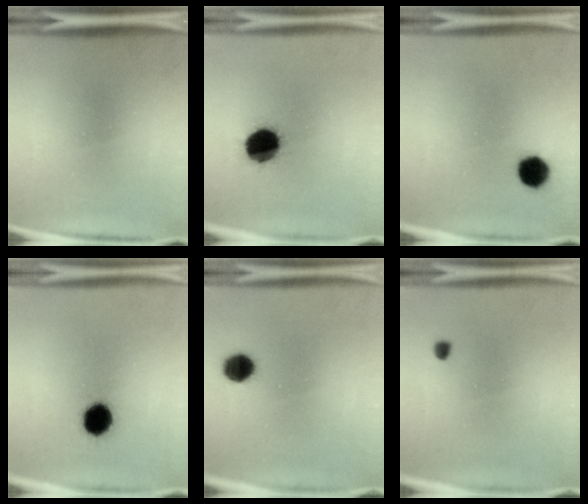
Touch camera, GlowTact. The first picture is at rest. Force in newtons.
{"total": 11.6}
{"total": 6.2}
{"total": 8.2}
{"total": 5.8}
{"total": 1.0}